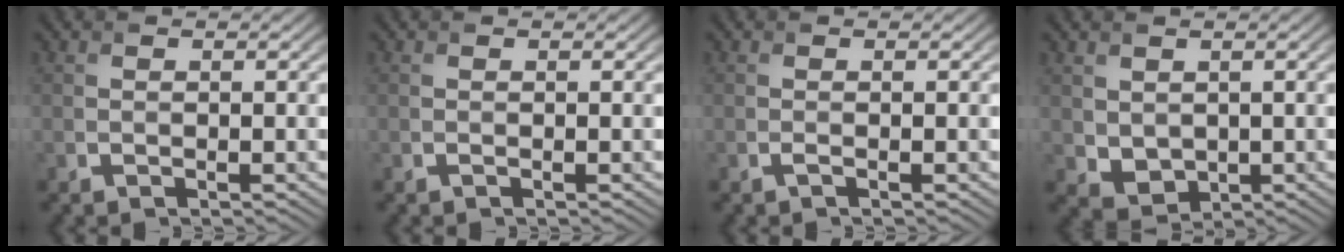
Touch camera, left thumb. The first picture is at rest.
{"total": 0.0}
{"total": 0.5, "force": [-0.2, 0.1, 0.5], "torque": [-0.013, -0.002, -0.005]}
{"total": 2.9, "force": [1.0, 2.3, 1.5], "torque": [-0.042, -0.010, 0.025]}